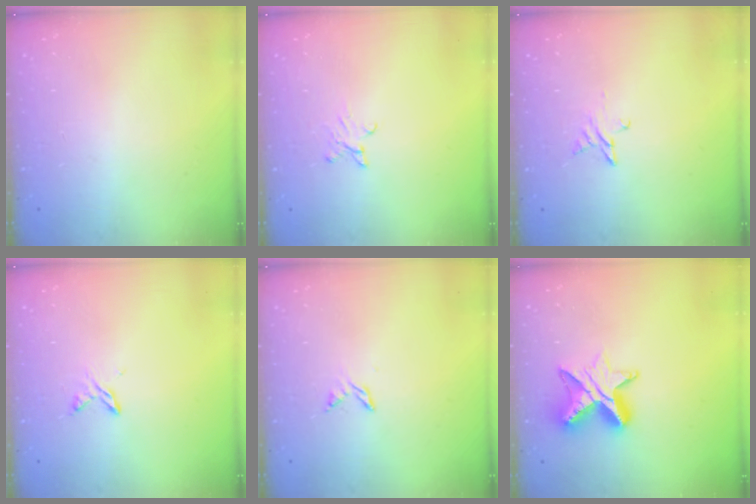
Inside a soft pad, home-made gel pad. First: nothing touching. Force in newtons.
{"total": 2.8, "press": 2.8, "slide": 0.3}
{"total": 3.7, "press": 3.6, "slide": 0.4}
{"total": 4.0, "press": 3.9, "slide": 0.6}
{"total": 4.3, "press": 4.3, "slide": 0.5}
{"total": 9.5, "press": 9.5, "slide": 0.7}